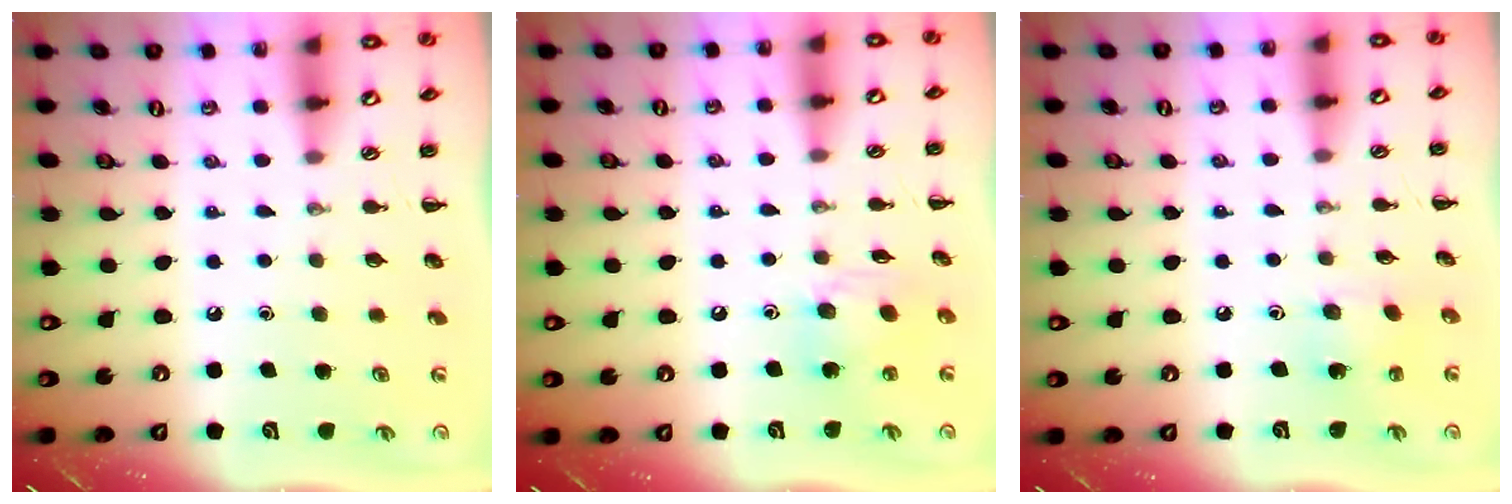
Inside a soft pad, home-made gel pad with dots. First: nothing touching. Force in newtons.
{"total": 10.7, "press": 10.5, "slide": 2.2}
{"total": 3.9, "press": 3.8, "slide": 1.0}